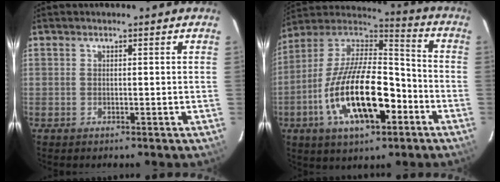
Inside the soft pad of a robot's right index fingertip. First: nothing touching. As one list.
[{"total": 22.1, "force": [-8.3, 9.4, 18.1], "torque": [-0.349, -0.011, -0.145]}]